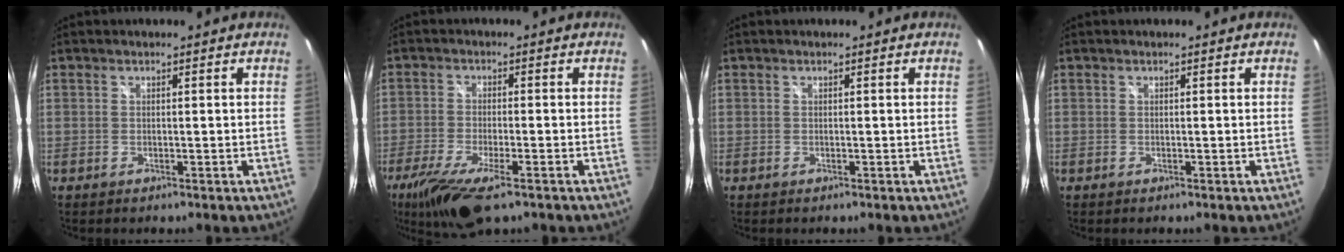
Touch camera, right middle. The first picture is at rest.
{"total": 14.0, "force": [-8.6, 3.9, 10.2], "torque": [-0.220, -0.055, -0.156]}
{"total": 0.0}
{"total": 0.0}